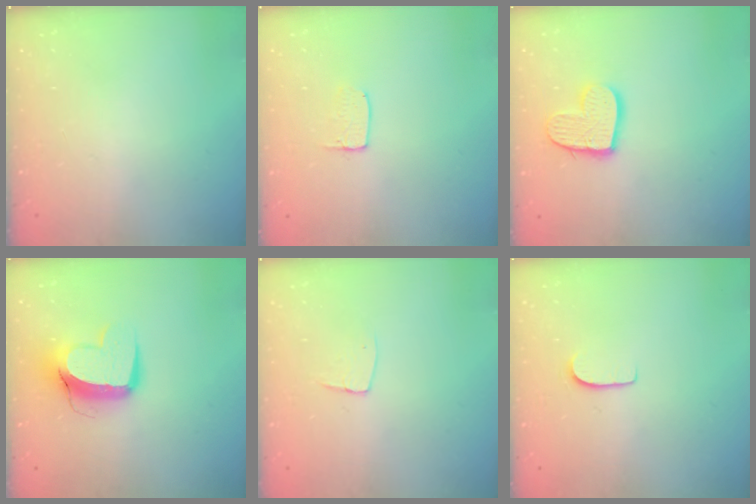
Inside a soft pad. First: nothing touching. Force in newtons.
{"total": 3.4, "press": 3.3, "slide": 0.3}
{"total": 12.6, "press": 12.5, "slide": 1.0}
{"total": 13.0, "press": 12.9, "slide": 1.7}
{"total": 4.8, "press": 4.8, "slide": 0.3}
{"total": 5.9, "press": 5.8, "slide": 0.6}